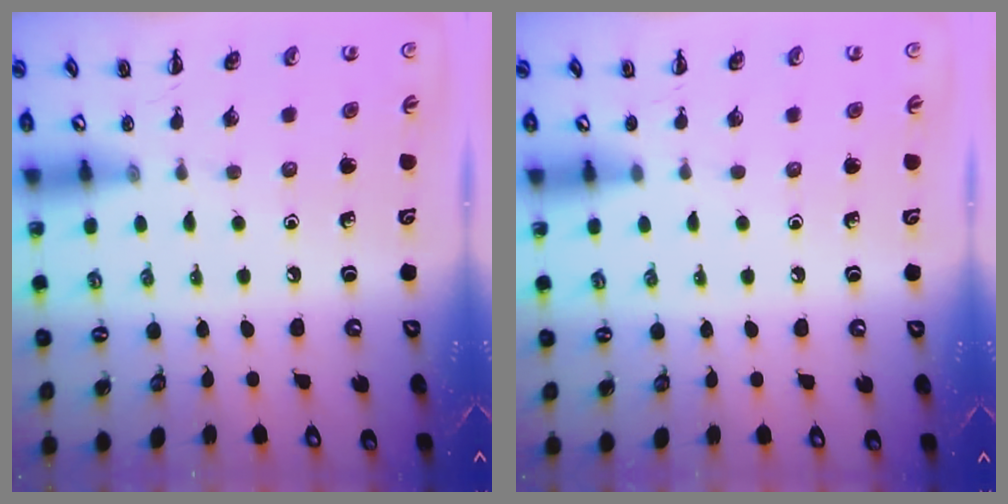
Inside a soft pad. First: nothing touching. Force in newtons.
{"total": 1.9, "press": 1.9, "slide": 0.4}